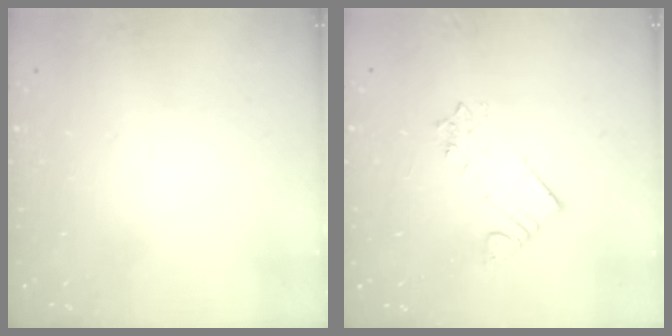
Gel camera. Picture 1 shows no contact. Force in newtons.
{"total": 2.2, "press": 2.2, "slide": 0.1}